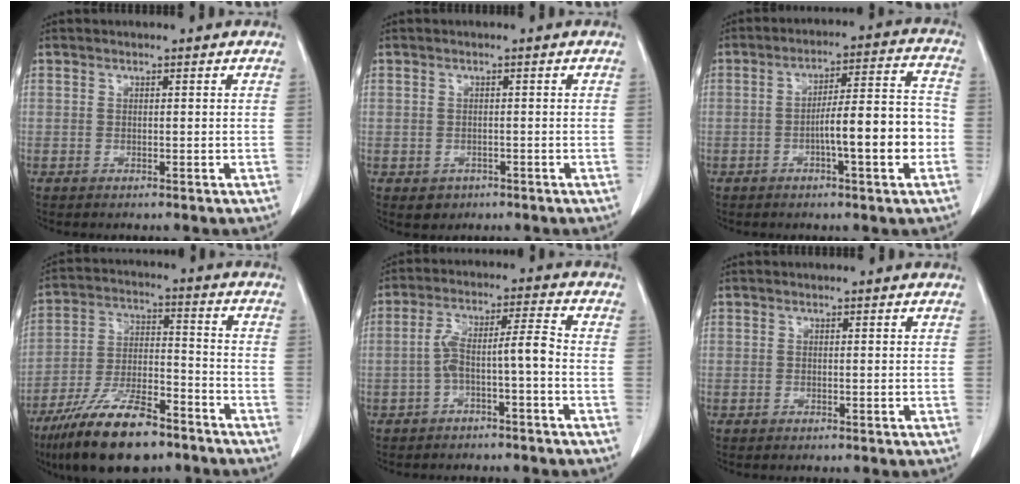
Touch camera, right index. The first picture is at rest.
{"total": 2.2, "force": [-1.0, 1.9, 0.4], "torque": [-0.001, 0.005, -0.007]}
{"total": 11.0, "force": [-2.9, 1.2, 10.5], "torque": [-0.162, 0.021, -0.044]}
{"total": 15.6, "force": [-11.3, 4.4, 9.8], "torque": [-0.196, -0.014, -0.204]}
{"total": 6.4, "force": [-2.0, 0.5, 6.0], "torque": [-0.113, 0.031, -0.032]}
{"total": 0.0}